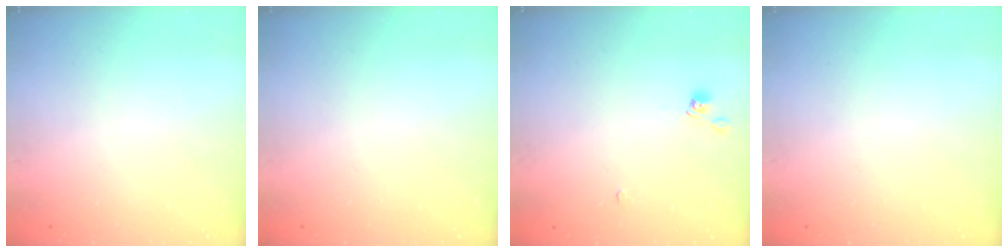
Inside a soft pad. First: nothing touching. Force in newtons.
{"total": 0.0}
{"total": 2.4, "press": 2.3, "slide": 0.8}
{"total": 0.0}